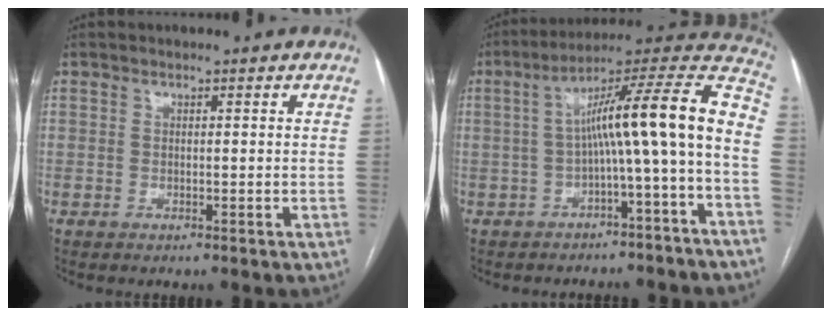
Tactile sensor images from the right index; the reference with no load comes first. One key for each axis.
{"total": 16.0, "fx": -2.4, "fy": -0.2, "fz": 15.8, "tx": -0.224, "ty": 0.050, "tz": -0.041}